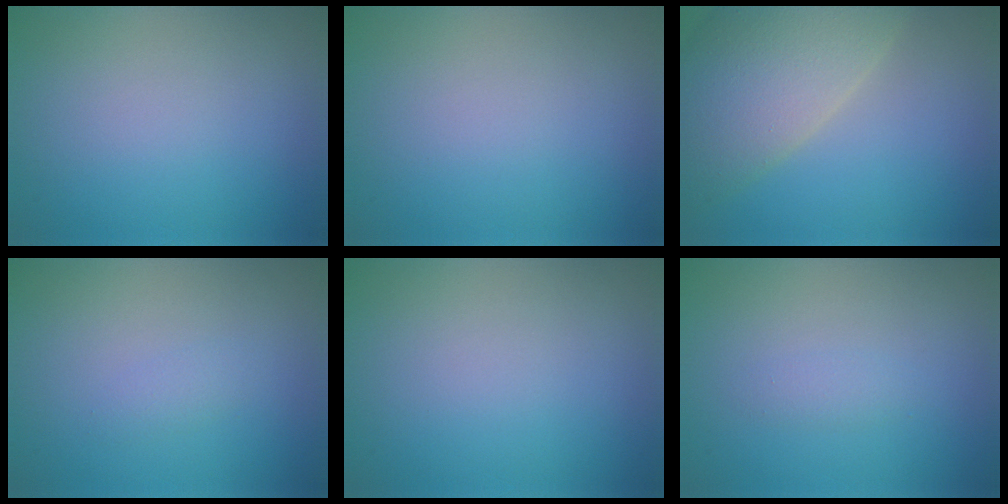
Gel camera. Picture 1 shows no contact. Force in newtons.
{"total": 0.0}
{"total": 9.5, "press": 9.4, "slide": 1.2}
{"total": 0.9, "press": 0.9, "slide": 0.0}
{"total": 0.0}
{"total": 0.8, "press": 0.8, "slide": 0.1}